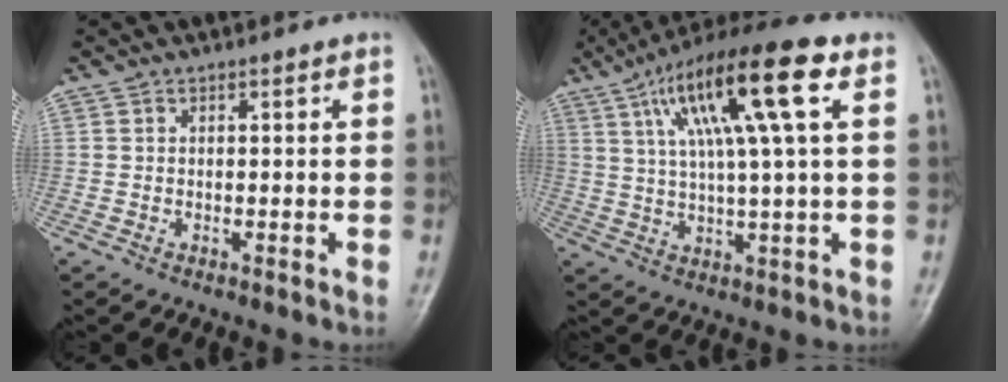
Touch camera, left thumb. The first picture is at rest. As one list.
[{"total": 16.9, "force": [6.3, 2.9, 15.4], "torque": [-0.274, 0.010, 0.101]}]